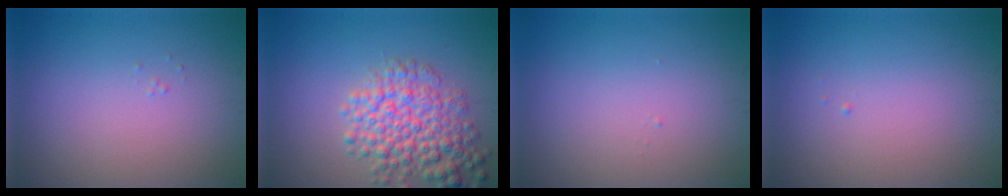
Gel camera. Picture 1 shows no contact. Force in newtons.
{"total": 6.0, "press": 6.0, "slide": 0.2}
{"total": 0.0}
{"total": 0.0}